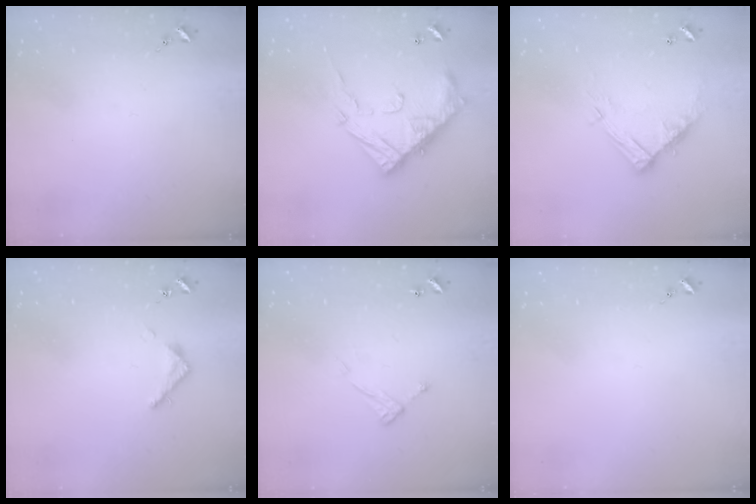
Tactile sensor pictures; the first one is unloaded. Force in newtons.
{"total": 18.0, "press": 18.0, "slide": 1.4}
{"total": 13.2, "press": 13.1, "slide": 0.8}
{"total": 3.5, "press": 3.5, "slide": 0.3}
{"total": 7.3, "press": 7.3, "slide": 0.4}
{"total": 0.0}